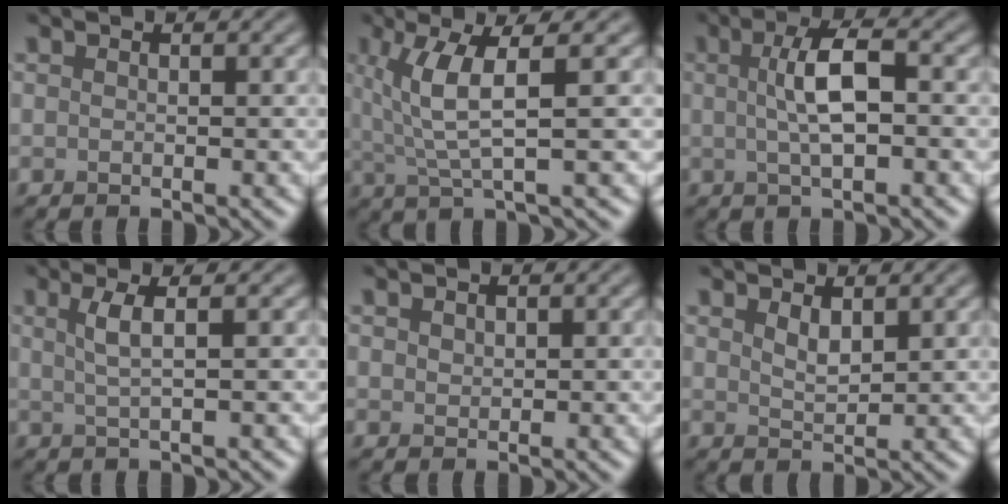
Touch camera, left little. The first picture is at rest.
{"total": 4.9, "force": [1.5, 0.8, 4.6], "torque": [-0.094, 0.004, 0.030]}
{"total": 4.2, "force": [0.3, 1.1, 4.0], "torque": [-0.077, 0.011, 0.004]}
{"total": 2.5, "force": [0.7, 0.6, 2.3], "torque": [-0.039, 0.001, 0.012]}
{"total": 0.7, "force": [0.5, 0.5, 0.2], "torque": [-0.005, -0.001, 0.011]}
{"total": 1.7, "force": [1.1, 0.6, 1.0], "torque": [-0.022, -0.003, 0.025]}